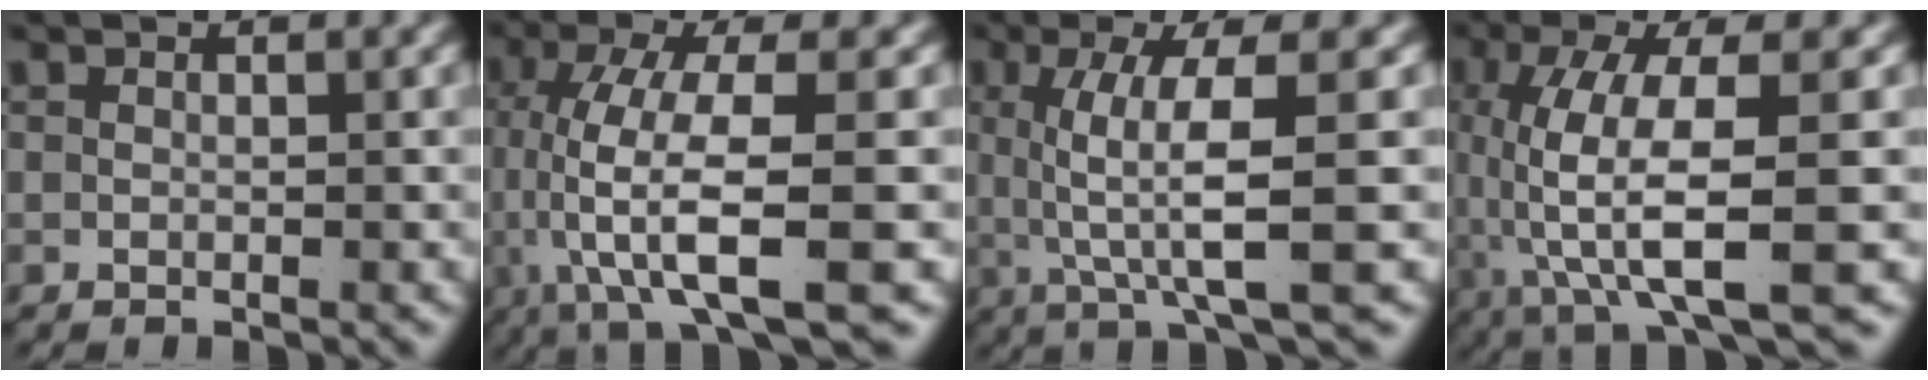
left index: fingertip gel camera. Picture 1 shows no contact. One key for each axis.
{"total": 8.2, "fx": -1.8, "fy": 3.2, "fz": 7.4, "tx": -0.168, "ty": -0.043, "tz": -0.002}
{"total": 6.4, "fx": 0.1, "fy": 0.8, "fz": 6.4, "tx": -0.107, "ty": -0.009, "tz": 0.010}
{"total": 9.7, "fx": -1.7, "fy": 4.0, "fz": 8.6, "tx": -0.180, "ty": -0.042, "tz": -0.006}